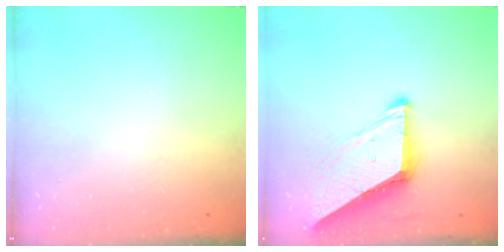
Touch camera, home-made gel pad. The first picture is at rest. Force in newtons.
{"total": 8.6, "press": 8.6, "slide": 0.9}